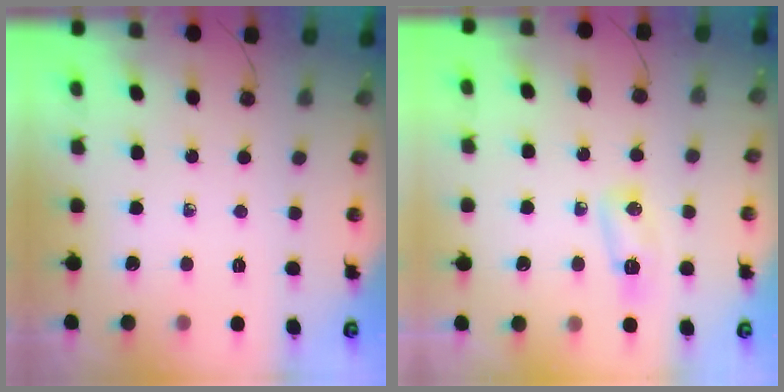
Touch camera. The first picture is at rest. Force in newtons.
{"total": 5.9, "press": 5.8, "slide": 0.6}